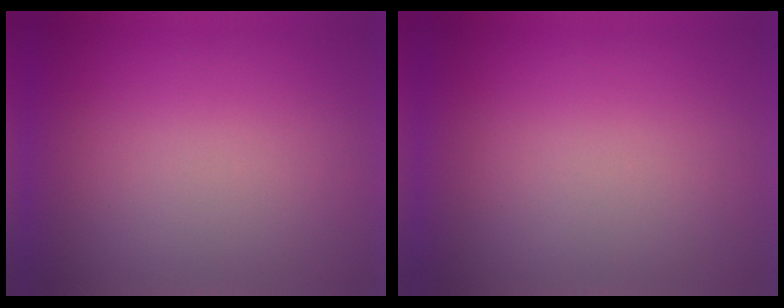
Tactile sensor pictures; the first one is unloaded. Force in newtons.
{"total": 0.0}